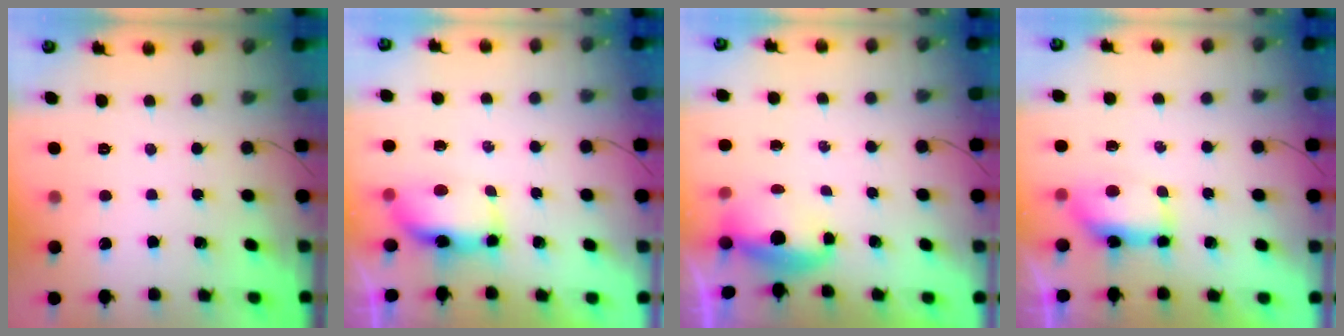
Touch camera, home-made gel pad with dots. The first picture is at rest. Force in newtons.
{"total": 8.9, "press": 7.7, "slide": 4.5}
{"total": 4.5, "press": 4.4, "slide": 0.6}
{"total": 8.5, "press": 7.4, "slide": 4.2}